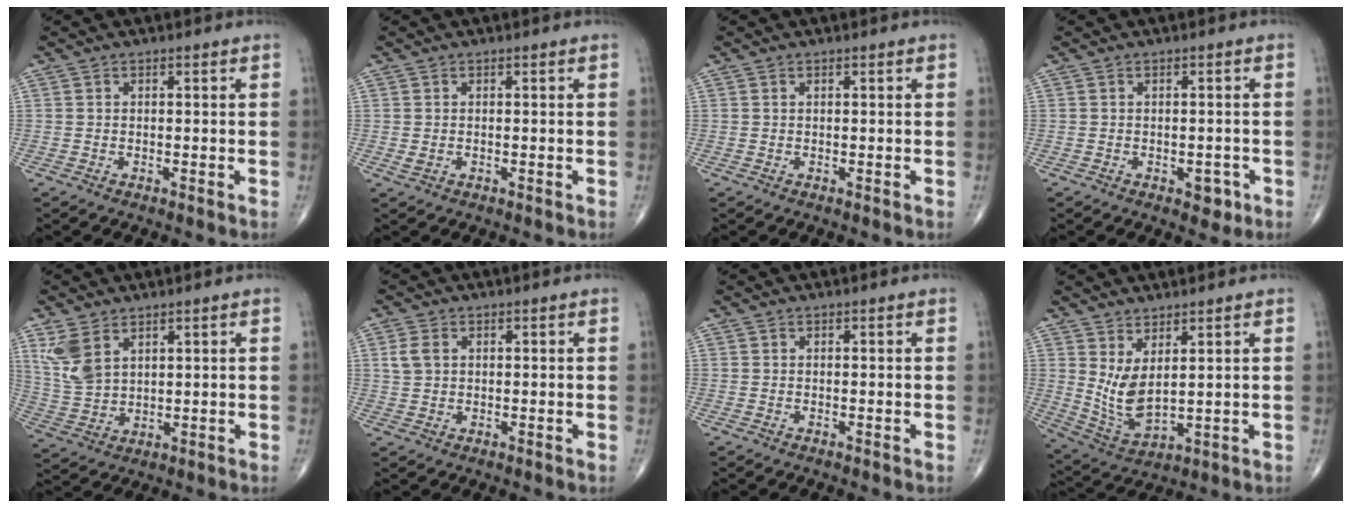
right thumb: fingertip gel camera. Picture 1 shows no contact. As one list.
[{"total": 0.9, "force": [-0.1, 0.6, 0.7], "torque": [-0.012, 0.000, 0.002]}, {"total": 0.0}, {"total": 2.8, "force": [-1.2, 1.6, 1.9], "torque": [-0.005, 0.005, -0.013]}, {"total": 7.8, "force": [4.1, 4.5, 4.9], "torque": [-0.099, -0.011, 0.098]}, {"total": 3.2, "force": [0.9, 2.3, 2.0], "torque": [-0.041, 0.004, 0.020]}, {"total": 0.0}, {"total": 7.9, "force": [2.6, 3.4, 6.6], "torque": [-0.128, -0.036, 0.068]}]